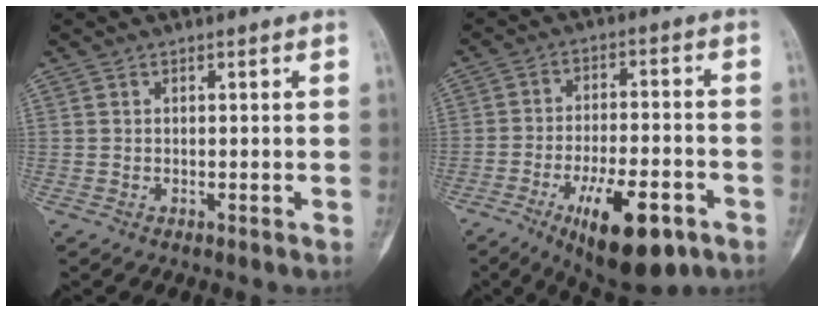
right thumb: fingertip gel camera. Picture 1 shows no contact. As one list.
[{"total": 15.4, "force": [-7.7, 6.0, 11.9], "torque": [-0.180, 0.027, -0.110]}]